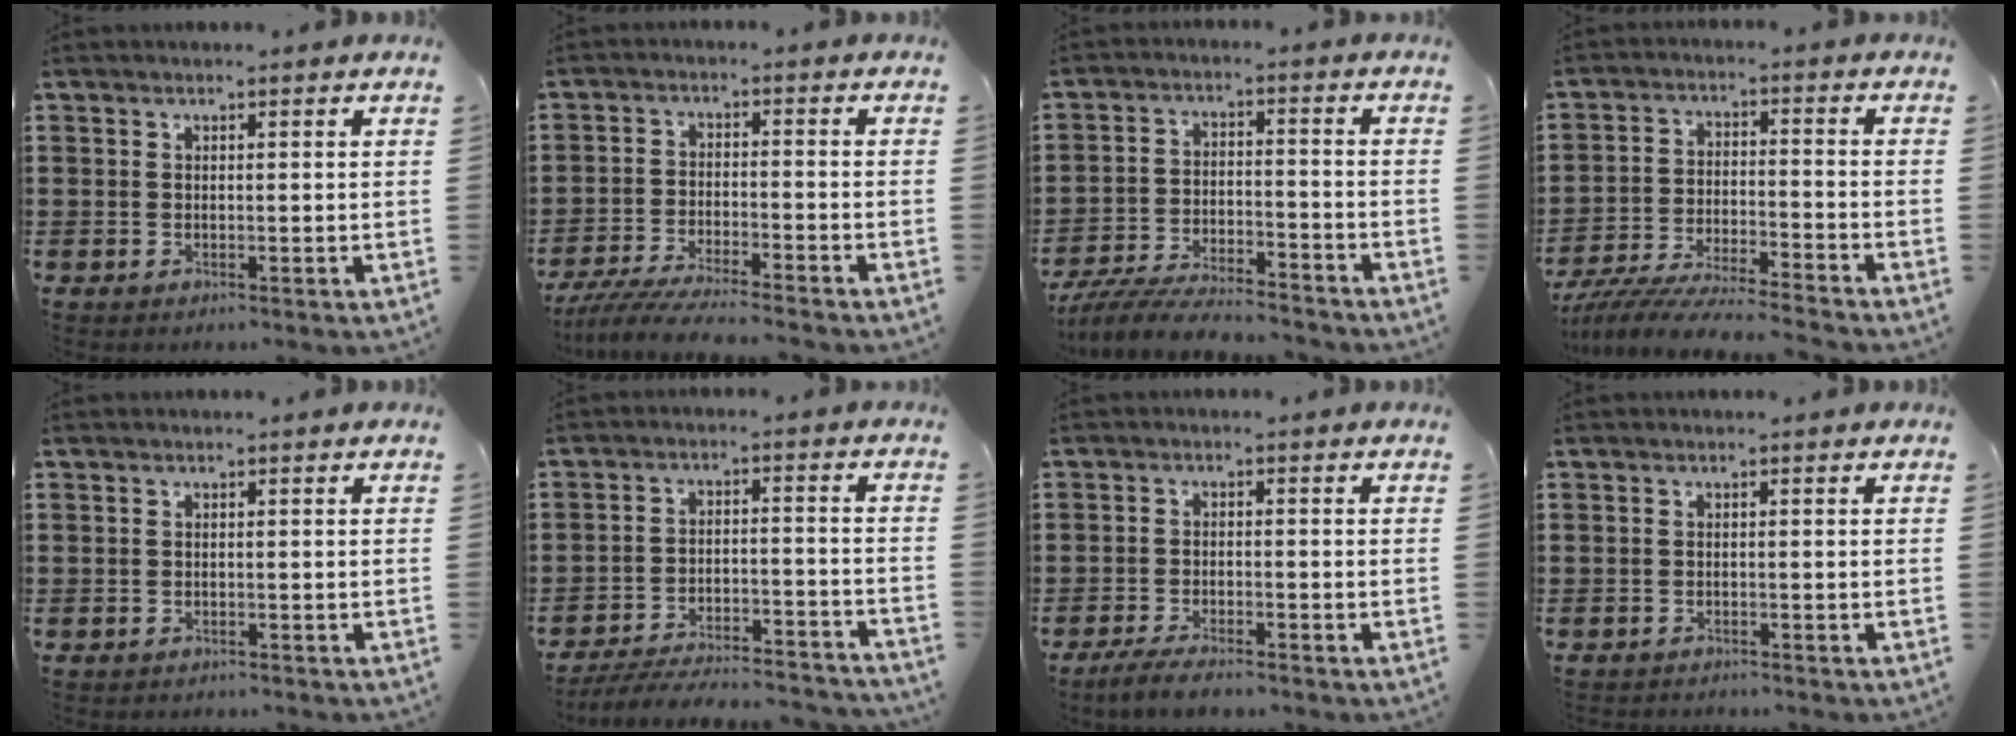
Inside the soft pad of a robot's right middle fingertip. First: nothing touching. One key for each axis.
{"total": 5.6, "fx": -5.3, "fy": 0.0, "fz": 1.8, "tx": -0.049, "ty": -0.014, "tz": -0.106}
{"total": 7.4, "fx": -7.0, "fy": 0.7, "fz": 2.1, "tx": -0.045, "ty": 0.004, "tz": -0.136}
{"total": 7.3, "fx": -7.0, "fy": 0.0, "fz": 1.9, "tx": -0.041, "ty": -0.002, "tz": -0.137}
{"total": 0.8, "fx": -0.8, "fy": 0.3, "fz": -0.1, "tx": 0.000, "ty": 0.002, "tz": -0.017}
{"total": 6.2, "fx": -6.0, "fy": 0.5, "fz": 1.7, "tx": -0.035, "ty": 0.000, "tz": -0.117}
{"total": 3.4, "fx": -3.2, "fy": 0.4, "fz": 1.3, "tx": -0.036, "ty": -0.006, "tz": -0.065}
{"total": 1.0, "fx": -1.0, "fy": 0.0, "fz": 0.0, "tx": -0.004, "ty": 0.000, "tz": -0.021}